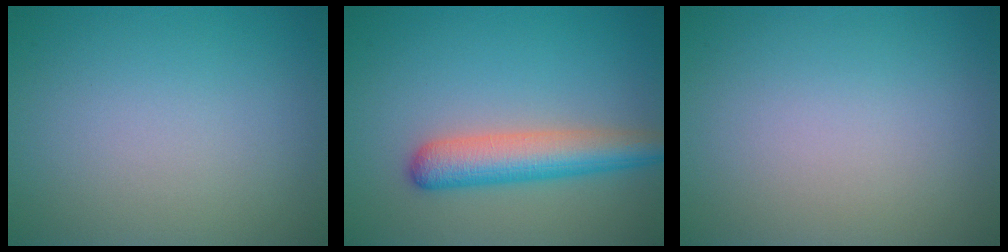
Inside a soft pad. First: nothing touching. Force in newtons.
{"total": 4.9, "press": 4.9, "slide": 0.2}
{"total": 0.0}